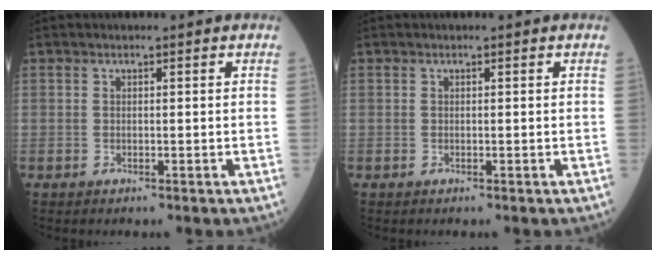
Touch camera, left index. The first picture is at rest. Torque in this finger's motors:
{"motor_torque": [-0.37, 0.00, -0.07, -0.01]}